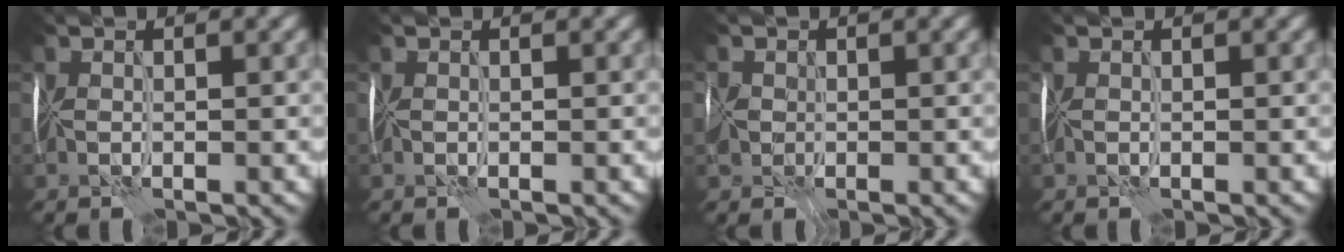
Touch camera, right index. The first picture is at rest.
{"total": 0.0}
{"total": 2.1, "force": [-0.3, 2.0, 0.5], "torque": [-0.022, 0.002, -0.008]}
{"total": 0.0}